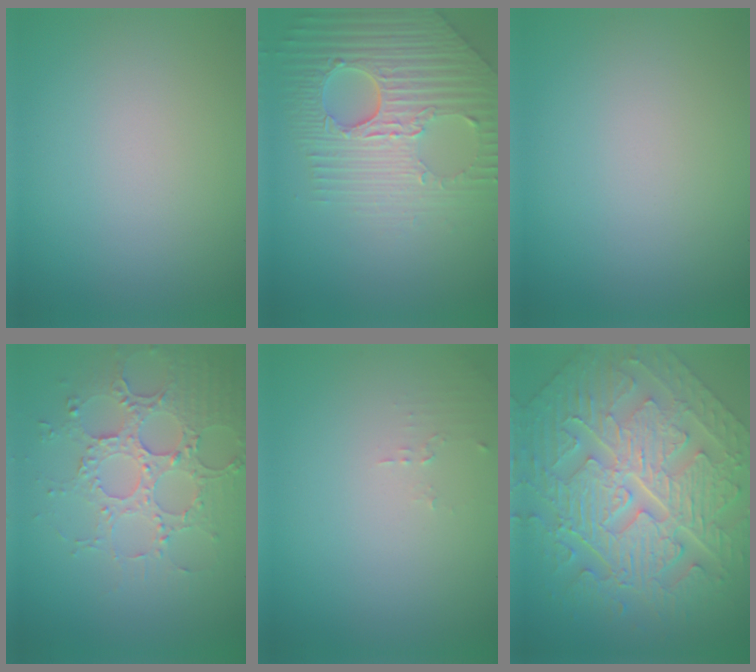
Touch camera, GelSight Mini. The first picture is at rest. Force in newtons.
{"total": 8.7, "press": 5.9, "slide": 6.4}
{"total": 0.0}
{"total": 4.4, "press": 4.3, "slide": 0.9}
{"total": 0.9, "press": 0.9, "slide": 0.3}
{"total": 11.4, "press": 7.7, "slide": 8.4}